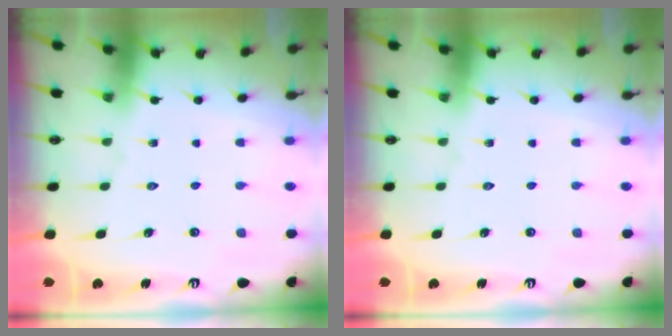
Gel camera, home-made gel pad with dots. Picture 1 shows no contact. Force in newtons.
{"total": 0.0}